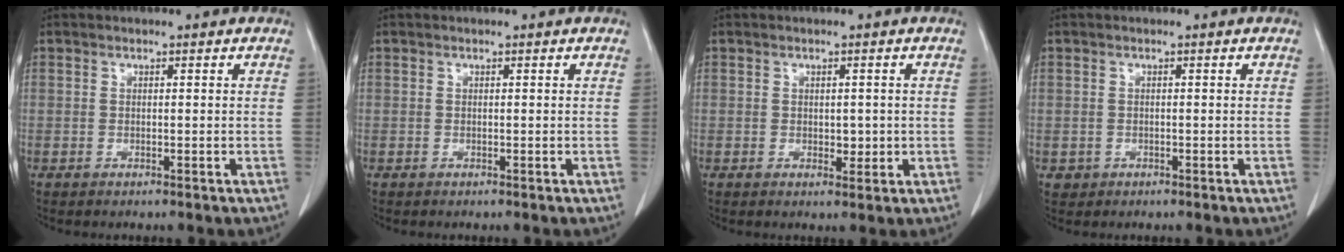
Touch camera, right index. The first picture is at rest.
{"total": 0.0}
{"total": 2.3, "force": [-0.1, 1.5, 1.7], "torque": [-0.020, -0.002, 0.004]}
{"total": 1.4, "force": [-0.2, 1.4, 0.0], "torque": [0.004, 0.005, -0.003]}